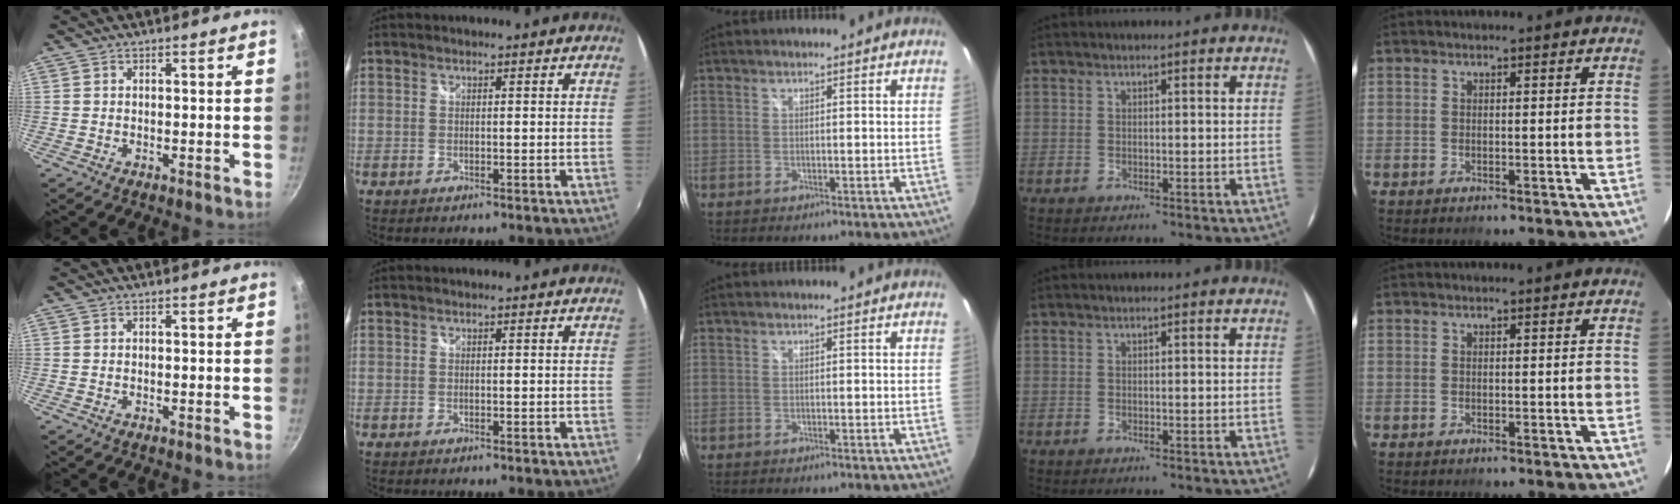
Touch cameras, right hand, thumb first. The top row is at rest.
{}